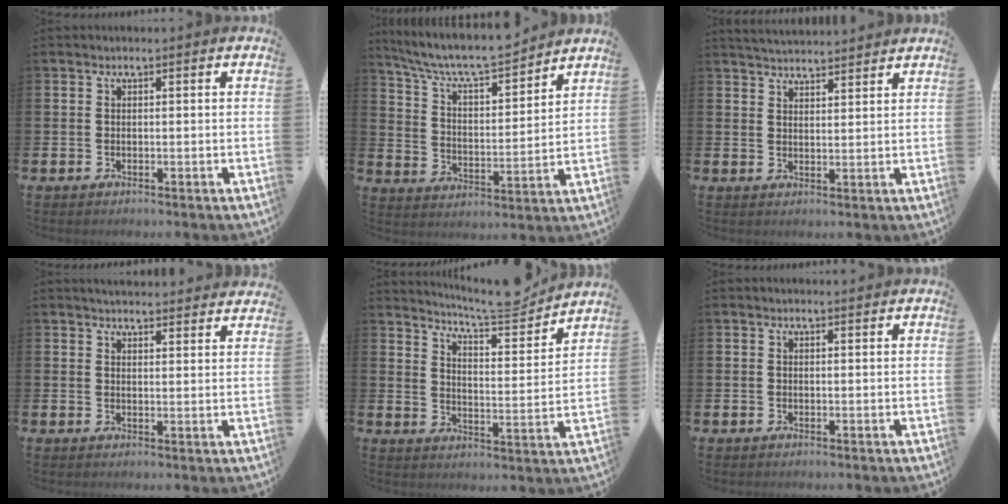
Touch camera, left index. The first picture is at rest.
{"total": 8.2, "force": [7.8, 1.1, 2.5], "torque": [-0.086, -0.055, 0.136]}
{"total": 3.8, "force": [3.8, 0.0, 0.0], "torque": [-0.017, -0.016, 0.071]}
{"total": 3.7, "force": [3.7, 0.3, 0.1], "torque": [-0.009, -0.020, 0.069]}
{"total": 7.3, "force": [7.0, 0.4, 2.0], "torque": [-0.053, -0.050, 0.119]}
{"total": 0.5, "force": [0.5, 0.0, 0.1], "torque": [0.006, -0.004, 0.008]}